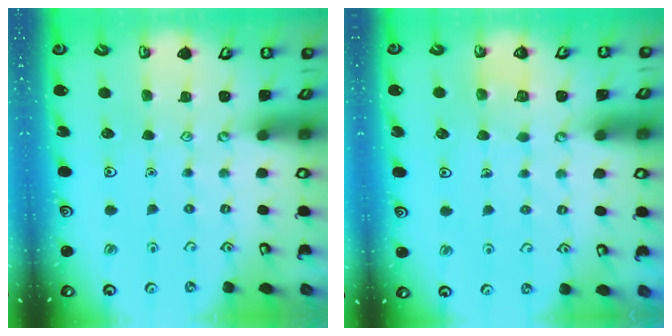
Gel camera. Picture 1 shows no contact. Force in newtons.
{"total": 2.9, "press": 2.9, "slide": 0.2}